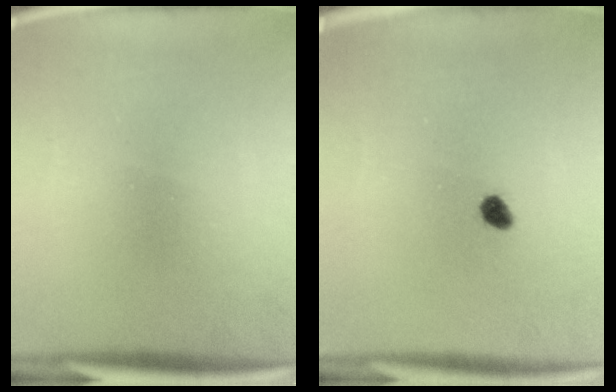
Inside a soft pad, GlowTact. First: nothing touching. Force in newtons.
{"total": 2.0}